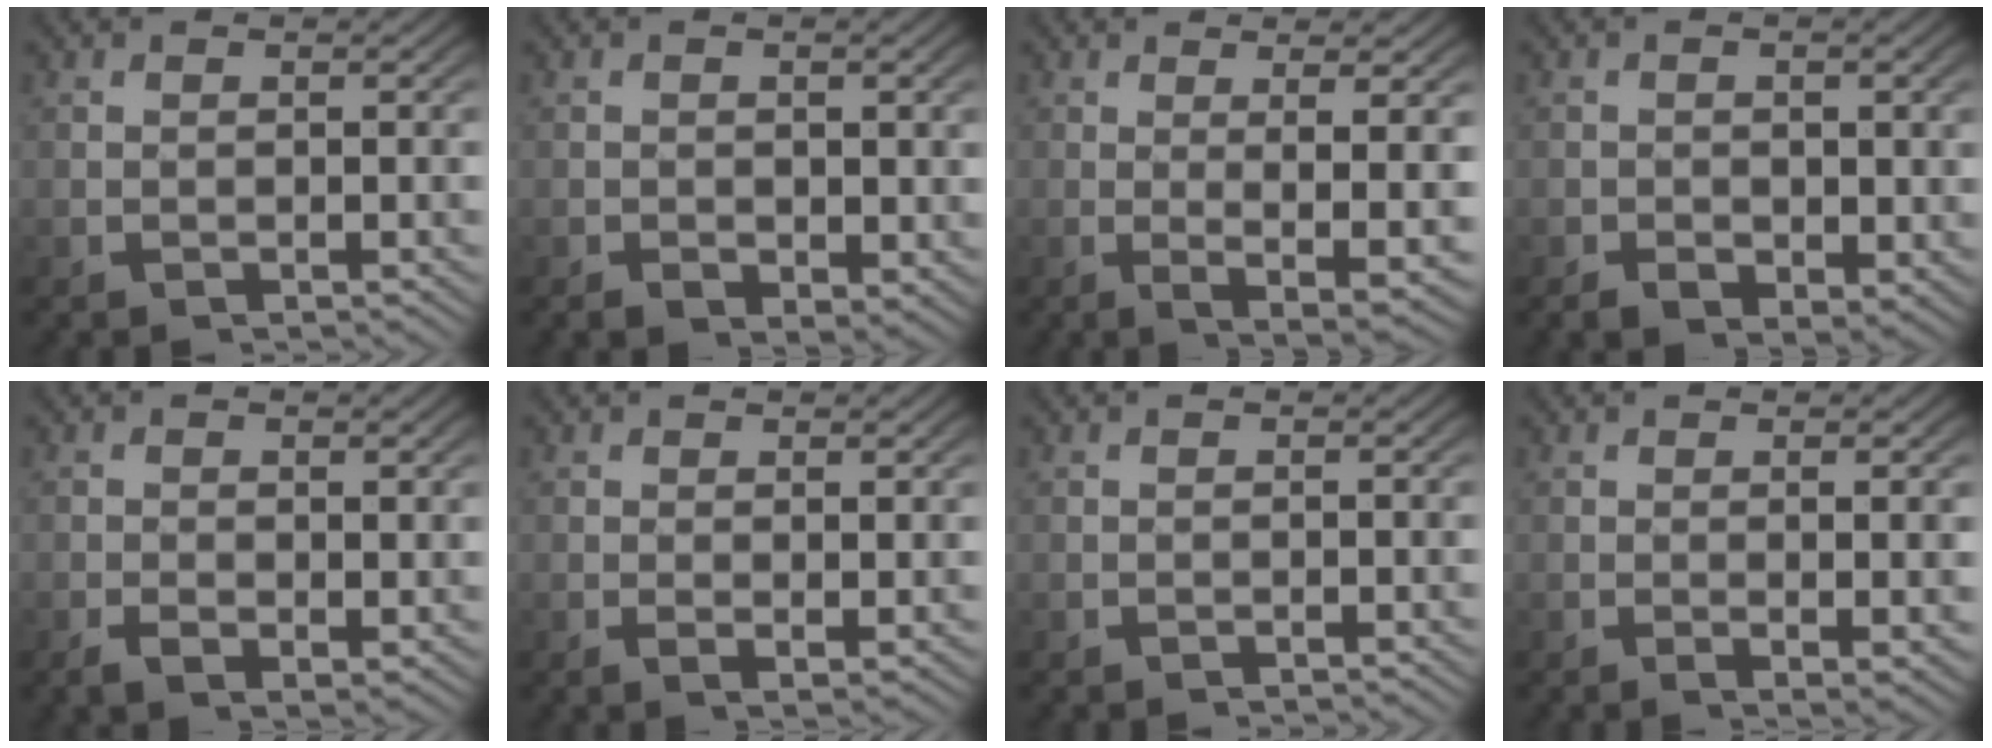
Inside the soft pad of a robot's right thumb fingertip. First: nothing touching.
{"total": 1.9, "force": [-0.1, 1.5, 1.3], "torque": [-0.017, -0.011, 0.001]}
{"total": 6.1, "force": [-0.4, 1.6, 5.9], "torque": [-0.103, -0.020, 0.005]}
{"total": 2.6, "force": [-0.5, 1.9, 1.6], "torque": [-0.023, -0.014, -0.006]}
{"total": 1.5, "force": [-0.1, 1.0, 1.2], "torque": [-0.024, -0.010, 0.003]}
{"total": 1.1, "force": [0.5, 0.3, 1.0], "torque": [-0.019, -0.006, 0.012]}
{"total": 0.6, "force": [-0.6, 0.0, 0.1], "torque": [-0.001, 0.001, -0.012]}
{"total": 1.9, "force": [0.3, 0.3, 1.8], "torque": [-0.028, -0.002, 0.005]}